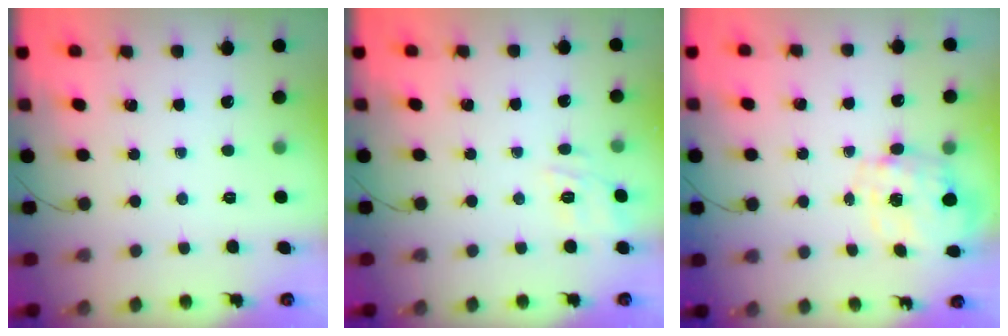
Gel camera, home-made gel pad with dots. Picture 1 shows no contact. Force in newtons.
{"total": 11.4, "press": 11.3, "slide": 1.3}
{"total": 2.7, "press": 2.6, "slide": 0.8}